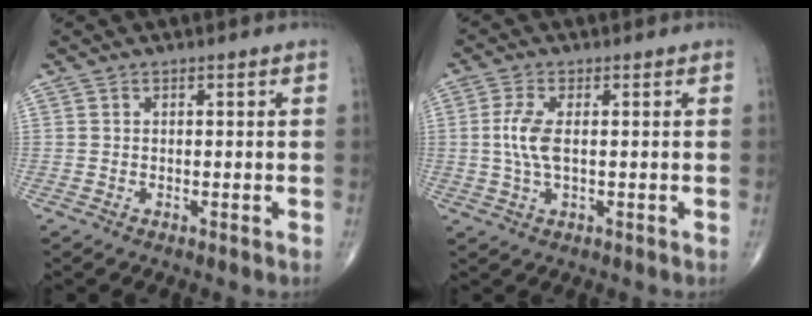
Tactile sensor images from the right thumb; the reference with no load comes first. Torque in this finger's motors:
{"motor_torque": [0.25, 0.15, 0.72, -0.32, 0.21]}